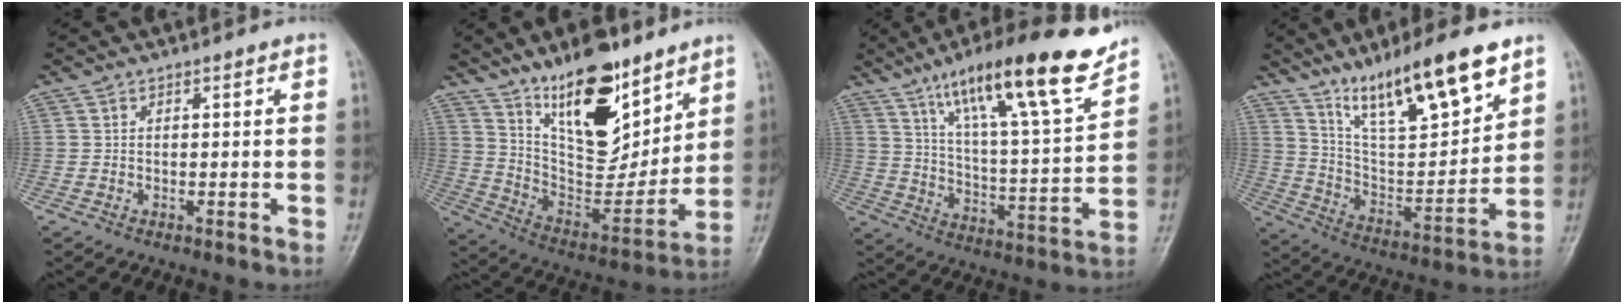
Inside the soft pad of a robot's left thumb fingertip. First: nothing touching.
{"total": 20.7, "force": [13.1, 8.9, 13.4], "torque": [-0.162, -0.084, 0.234]}
{"total": 21.1, "force": [14.4, 3.4, 15.1], "torque": [-0.217, -0.060, 0.238]}
{"total": 19.2, "force": [13.0, 4.4, 13.4], "torque": [-0.195, -0.063, 0.237]}